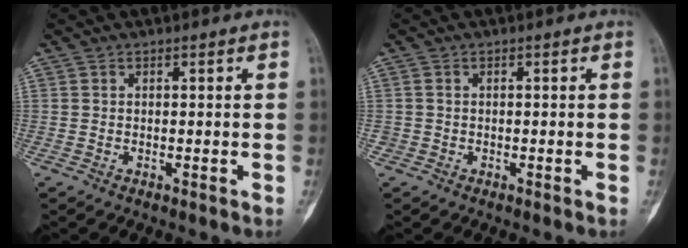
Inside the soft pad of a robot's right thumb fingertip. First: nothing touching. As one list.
[{"total": 0.8, "force": [-0.3, 0.7, 0.0], "torque": [0.002, 0.005, -0.008]}]